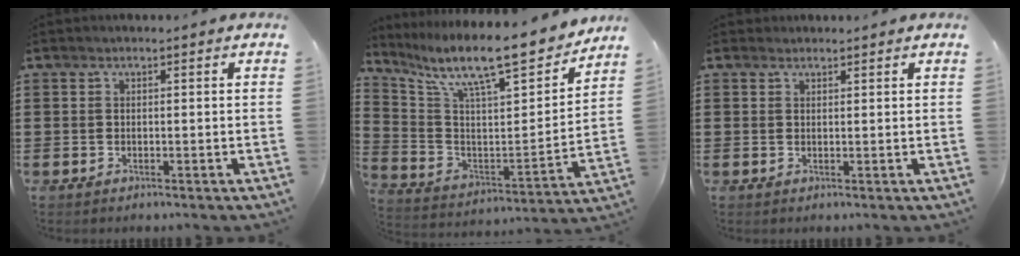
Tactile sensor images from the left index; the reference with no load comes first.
{"total": 12.3, "force": [10.1, 1.6, 6.9], "torque": [-0.149, -0.079, 0.164]}
{"total": 1.0, "force": [0.9, 0.3, 0.1], "torque": [-0.003, 0.001, 0.019]}